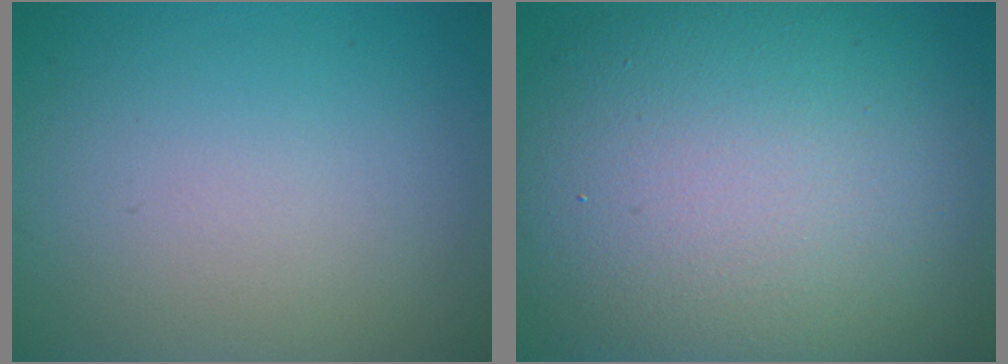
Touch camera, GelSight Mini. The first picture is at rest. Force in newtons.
{"total": 15.2, "press": 15.2, "slide": 0.5}